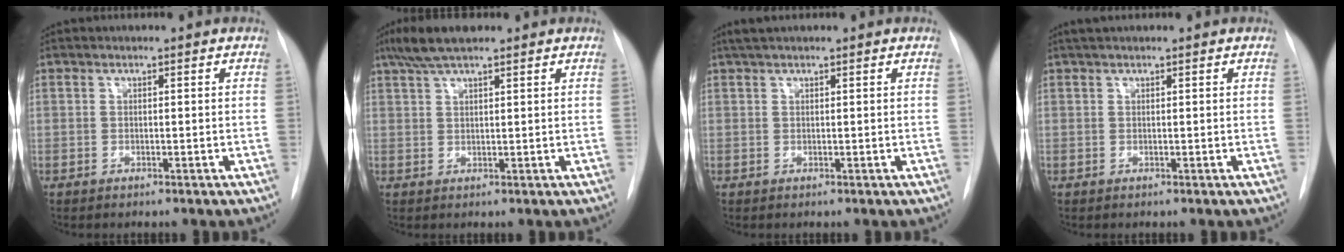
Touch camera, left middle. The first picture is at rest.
{"total": 5.8, "force": [4.4, 0.9, 3.7], "torque": [-0.077, 0.019, 0.081]}
{"total": 2.3, "force": [1.8, 0.3, 1.4], "torque": [-0.026, 0.019, 0.033]}
{"total": 1.8, "force": [1.5, 0.3, 1.0], "torque": [-0.018, 0.019, 0.025]}